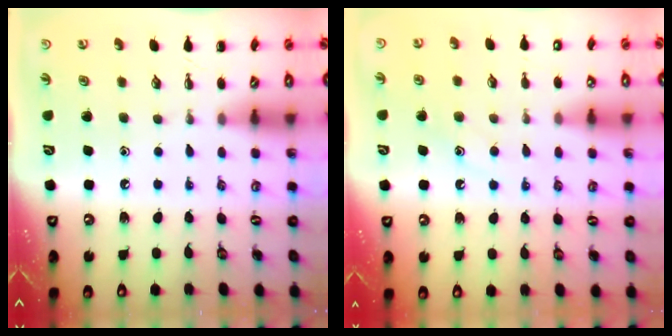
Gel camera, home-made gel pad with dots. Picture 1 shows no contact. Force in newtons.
{"total": 10.3, "press": 10.2, "slide": 1.4}